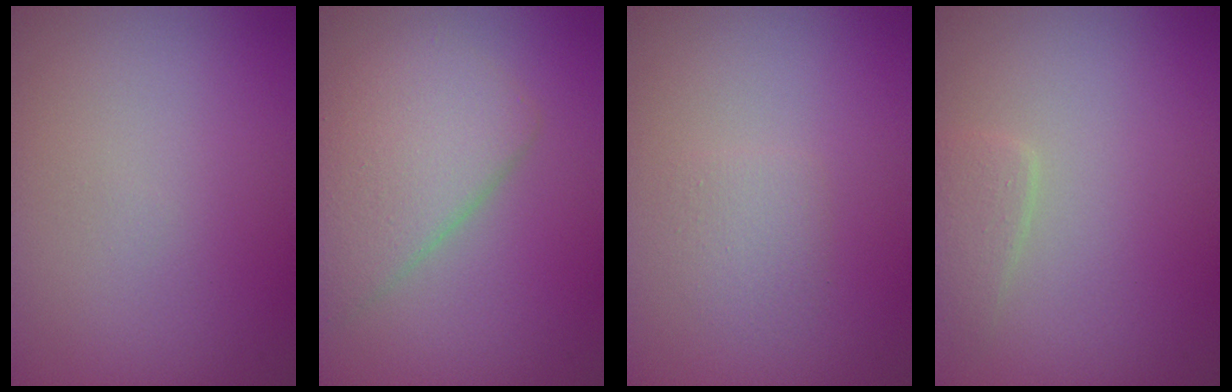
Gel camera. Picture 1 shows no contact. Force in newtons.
{"total": 4.6, "press": 4.6, "slide": 0.3}
{"total": 1.3, "press": 1.3, "slide": 0.1}
{"total": 1.3, "press": 1.3, "slide": 0.1}